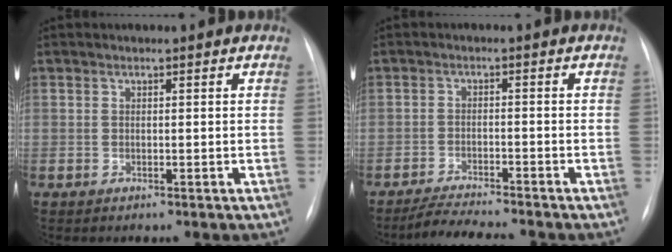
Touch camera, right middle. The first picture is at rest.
{"total": 6.1, "force": [-5.6, -0.2, 2.2], "torque": [-0.043, -0.017, -0.095]}